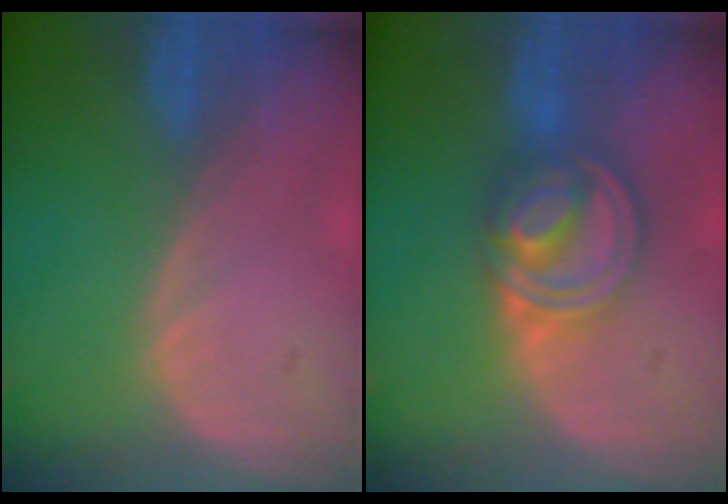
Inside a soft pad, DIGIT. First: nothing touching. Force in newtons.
{"total": 7.9, "press": 6.8, "slide": 3.9}